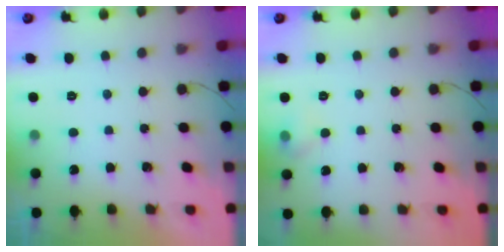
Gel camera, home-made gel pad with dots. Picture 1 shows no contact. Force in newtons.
{"total": 5.3, "press": 5.1, "slide": 1.4}